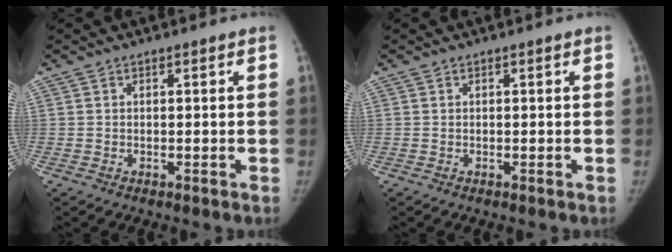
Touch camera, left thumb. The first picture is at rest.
{"total": 0.0}